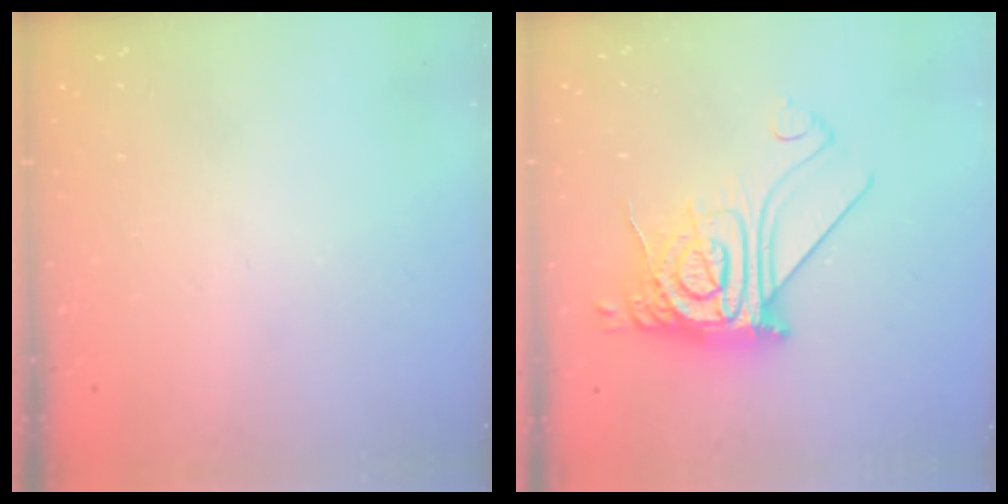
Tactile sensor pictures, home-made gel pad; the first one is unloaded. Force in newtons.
{"total": 20.3, "press": 20.2, "slide": 2.3}